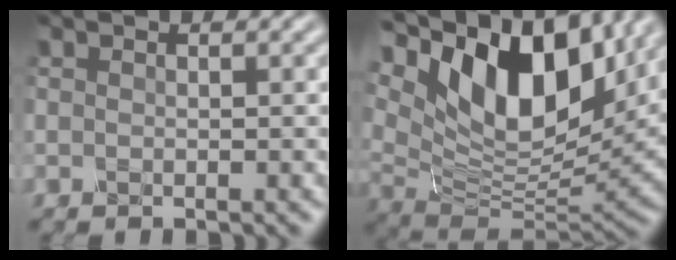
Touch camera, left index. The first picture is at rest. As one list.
[{"total": 14.5, "force": [5.7, 7.3, 11.2], "torque": [-0.196, 0.022, 0.091]}]